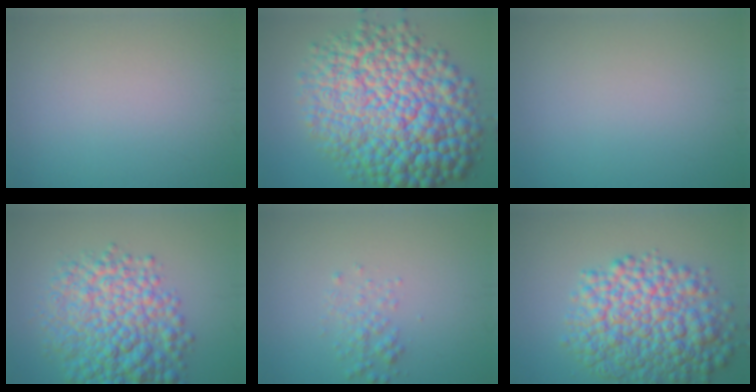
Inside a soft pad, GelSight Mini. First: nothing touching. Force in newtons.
{"total": 16.5, "press": 16.5, "slide": 0.2}
{"total": 0.0}
{"total": 9.6, "press": 9.5, "slide": 0.3}
{"total": 1.6, "press": 1.6, "slide": 0.0}
{"total": 9.7, "press": 9.7, "slide": 0.2}